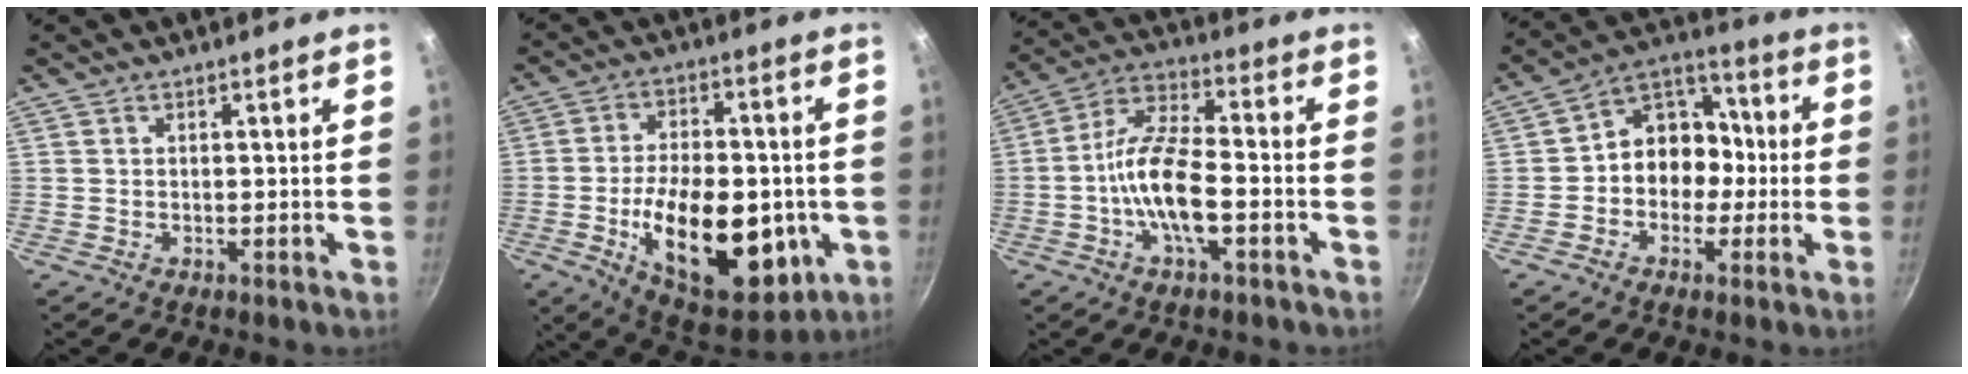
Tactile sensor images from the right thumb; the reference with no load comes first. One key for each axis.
{"total": 23.6, "fx": -4.9, "fy": 13.0, "fz": 19.0, "tx": -0.264, "ty": 0.010, "tz": -0.062}
{"total": 12.6, "fx": -3.3, "fy": 4.8, "fz": 11.1, "tx": -0.206, "ty": 0.035, "tz": -0.077}
{"total": 11.4, "fx": -1.5, "fy": 9.5, "fz": 6.1, "tx": -0.035, "ty": 0.048, "tz": -0.042}